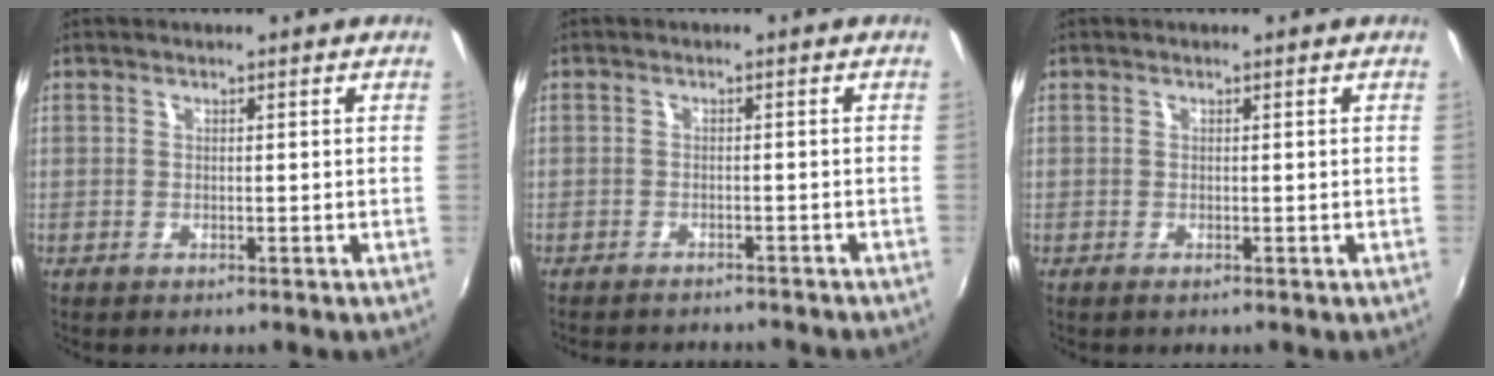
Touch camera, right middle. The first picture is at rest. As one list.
[{"total": 7.3, "force": [-6.7, 1.4, 2.6], "torque": [-0.062, -0.014, -0.094]}, {"total": 0.0}]